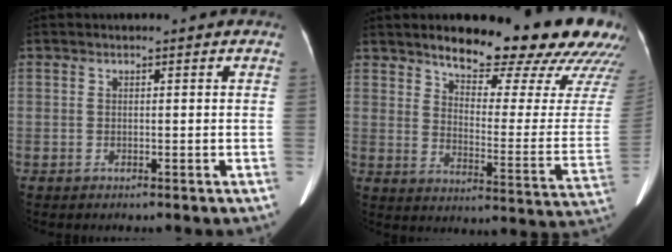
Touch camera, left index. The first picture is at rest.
{"total": 22.6, "force": [18.9, 3.8, 11.8], "torque": [-0.150, -0.075, 0.229]}